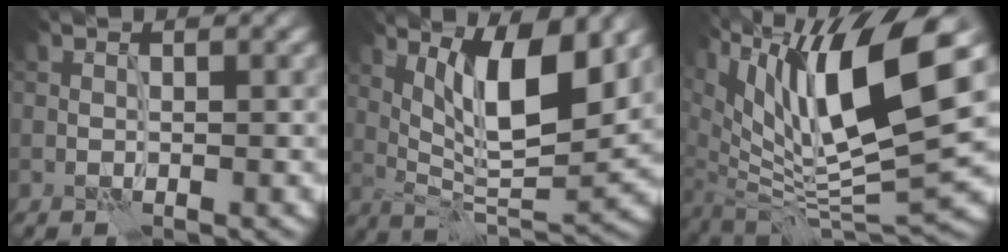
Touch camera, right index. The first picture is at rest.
{"total": 9.4, "force": [3.8, 2.5, 8.2], "torque": [-0.130, -0.007, 0.070]}
{"total": 14.0, "force": [5.0, 4.6, 12.3], "torque": [-0.219, -0.001, 0.093]}